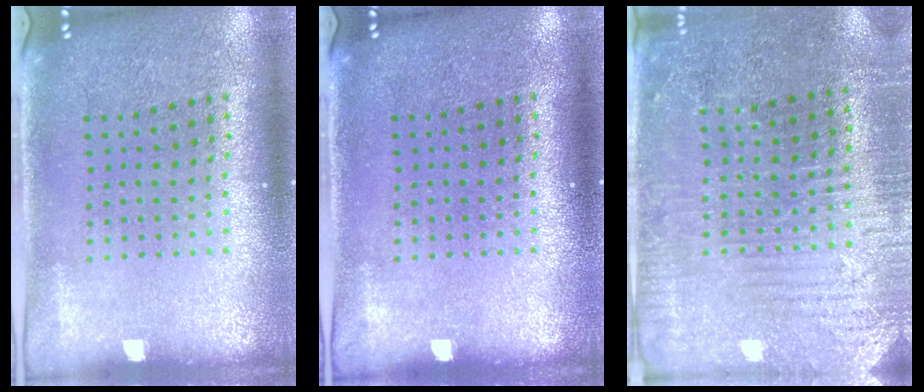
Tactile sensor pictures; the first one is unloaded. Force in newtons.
{"total": 0.0}
{"total": 3.0, "press": 2.9, "slide": 0.7}